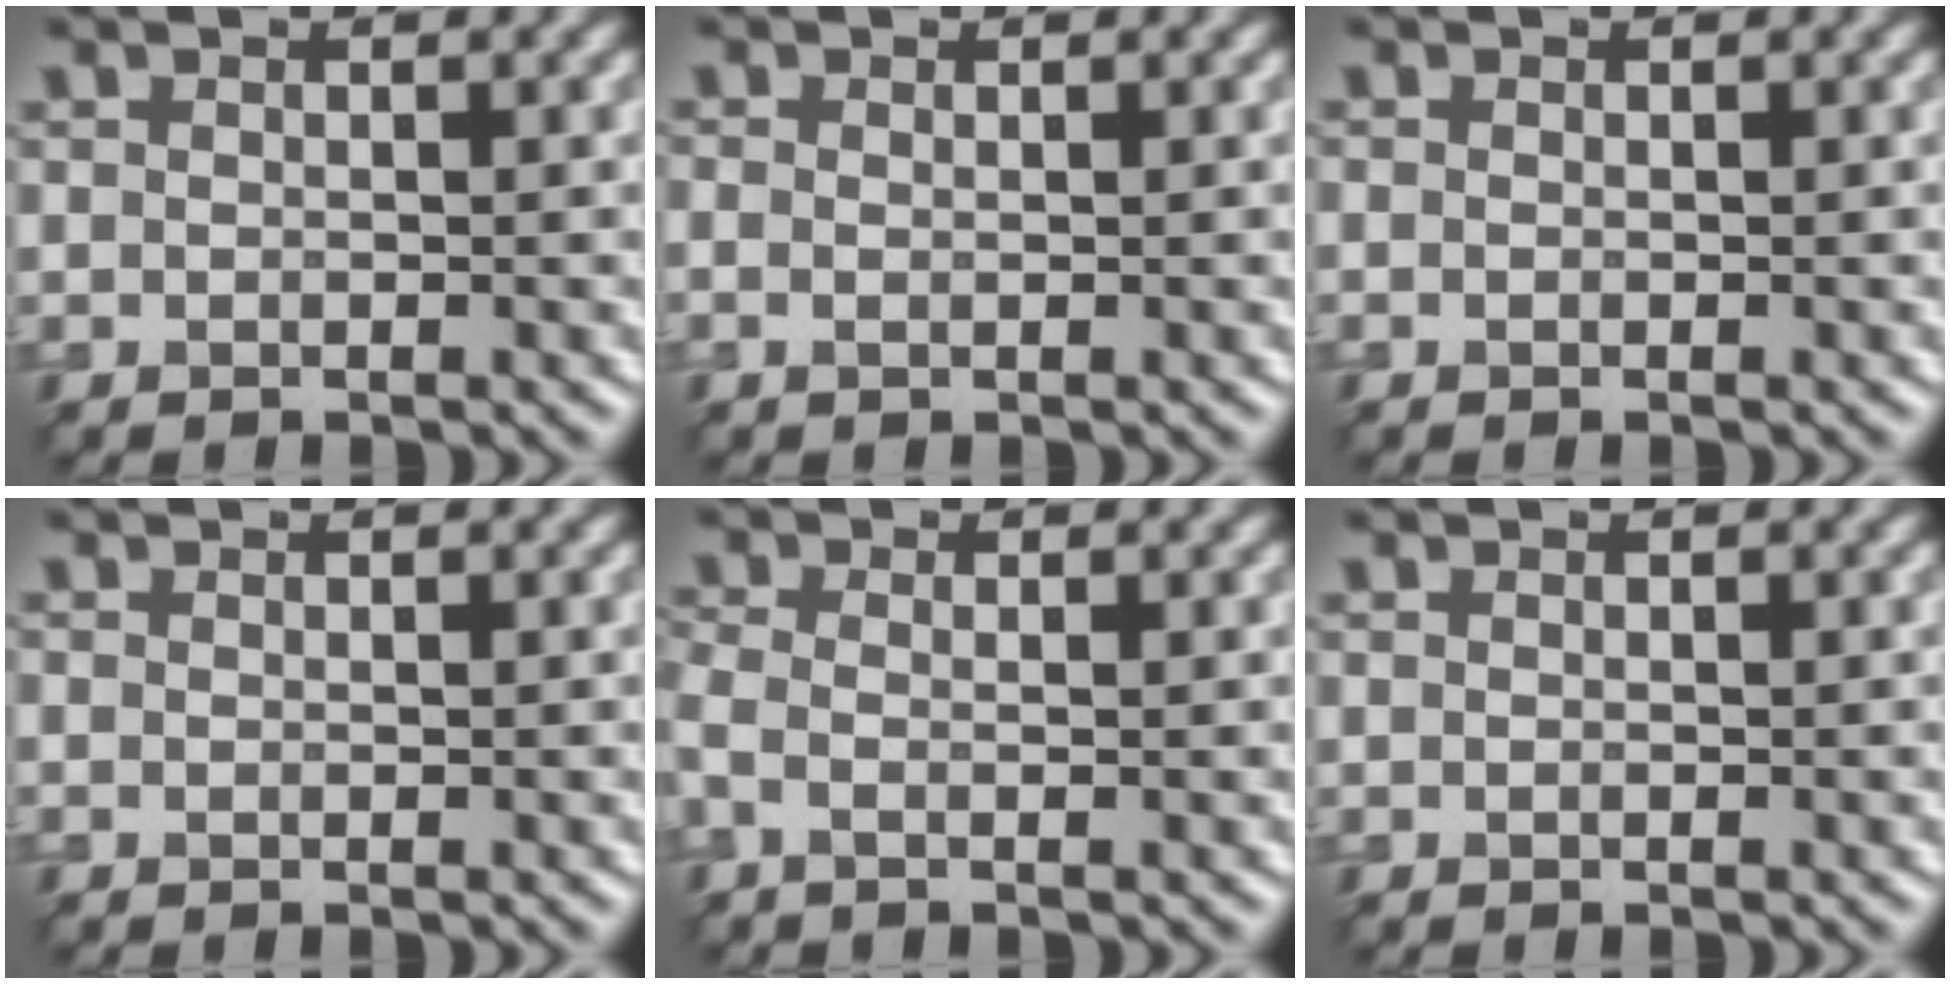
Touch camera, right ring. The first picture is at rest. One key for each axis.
{"total": 0.6, "fx": 0.0, "fy": 0.3, "fz": 0.5, "tx": -0.014, "ty": -0.002, "tz": -0.002}
{"total": 0.0}
{"total": 0.0}
{"total": 1.7, "fx": -0.4, "fy": 0.8, "fz": 1.5, "tx": -0.036, "ty": -0.006, "tz": -0.018}
{"total": 0.0}